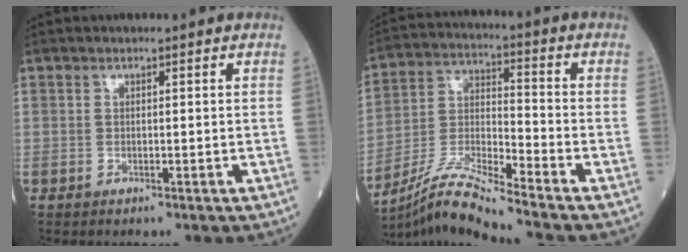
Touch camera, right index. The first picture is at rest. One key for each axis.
{"total": 10.3, "fx": -9.2, "fy": -1.7, "fz": 4.2, "tx": -0.090, "ty": -0.007, "tz": -0.177}